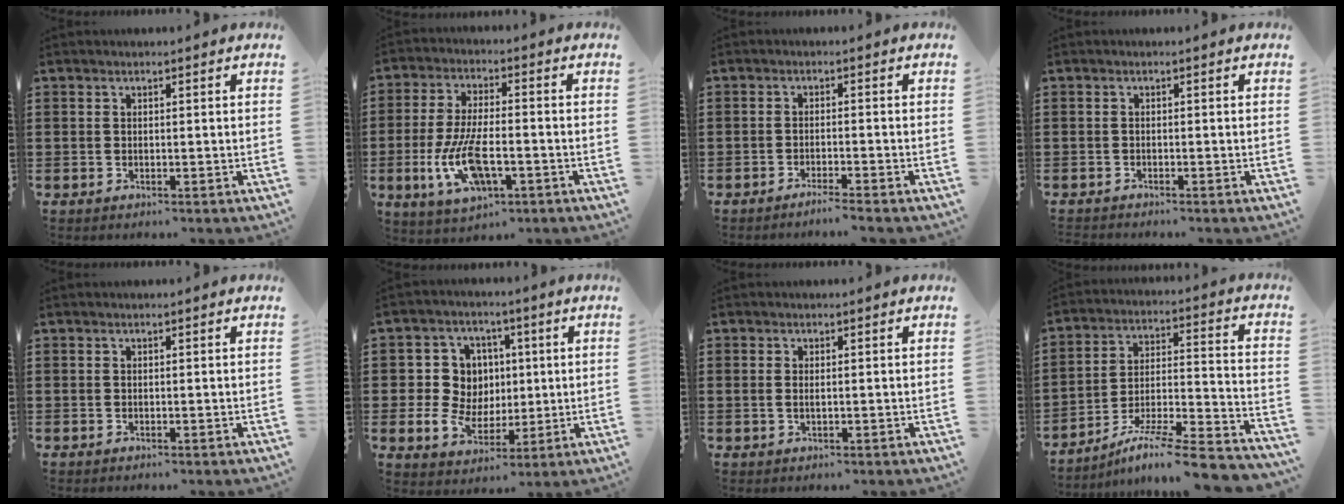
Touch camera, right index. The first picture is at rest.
{"total": 10.6, "force": [-3.3, 4.3, 9.1], "torque": [-0.200, -0.010, -0.060]}
{"total": 1.9, "force": [-1.8, -0.4, 0.7], "torque": [-0.012, 0.000, -0.034]}
{"total": 0.8, "force": [-0.8, 0.0, -0.1], "torque": [-0.001, 0.001, -0.016]}
{"total": 0.0}
{"total": 8.3, "force": [0.3, 7.7, 3.0], "torque": [-0.094, 0.012, 0.006]}
{"total": 1.1, "force": [0.1, 0.5, 1.0], "torque": [-0.019, 0.005, 0.001]}
{"total": 9.2, "force": [-7.6, 0.3, 5.3], "torque": [-0.081, 0.004, -0.151]}